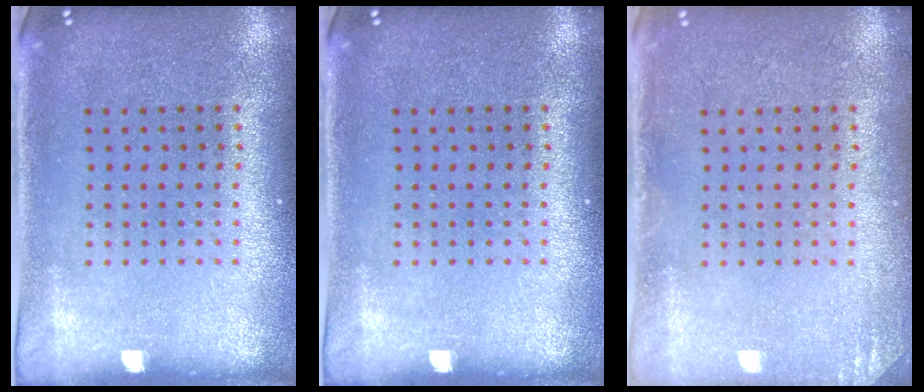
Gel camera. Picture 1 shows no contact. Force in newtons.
{"total": 0.0}
{"total": 1.3, "press": 1.3, "slide": 0.1}